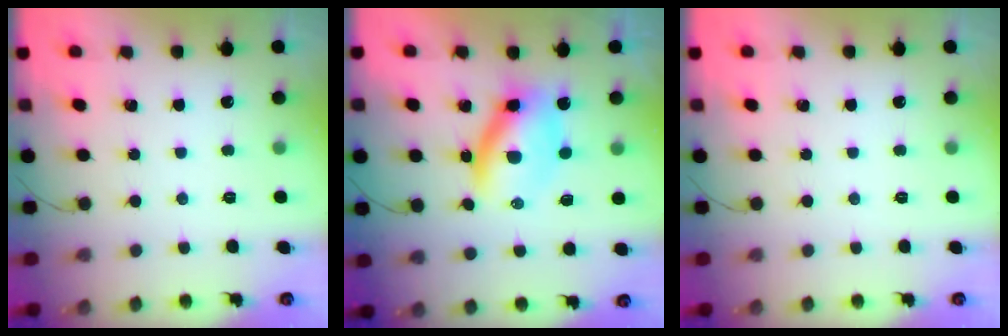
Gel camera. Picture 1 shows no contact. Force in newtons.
{"total": 7.6, "press": 7.4, "slide": 1.6}
{"total": 0.0}